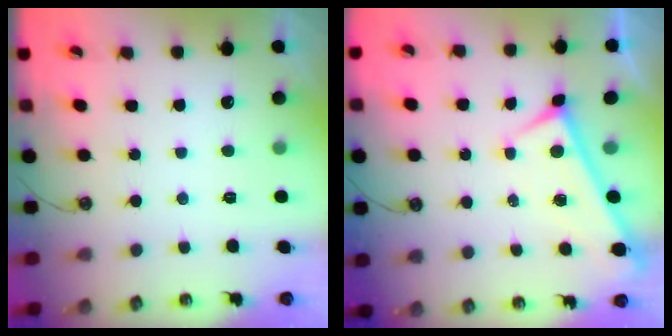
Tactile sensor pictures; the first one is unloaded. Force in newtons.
{"total": 0.0}